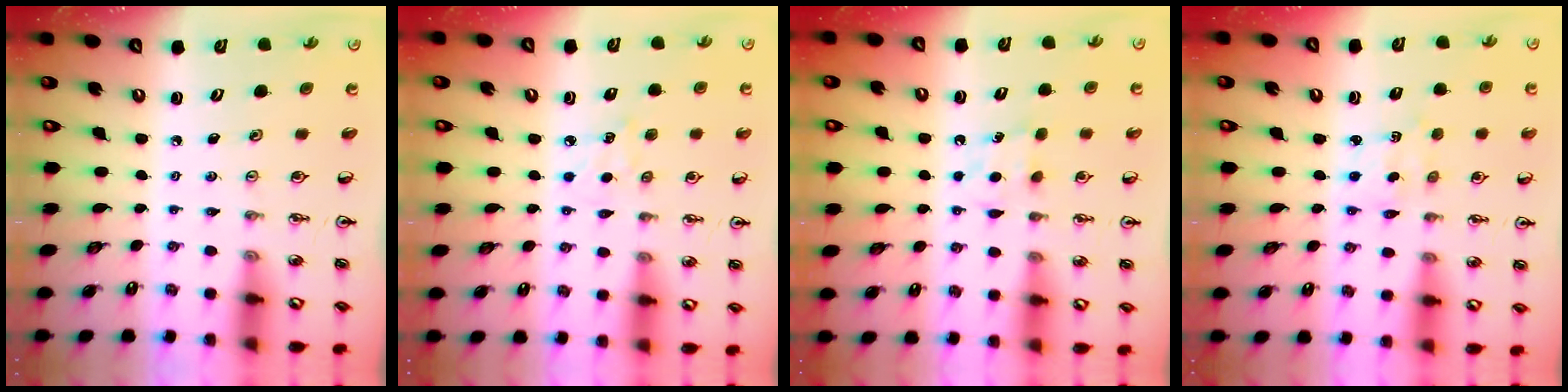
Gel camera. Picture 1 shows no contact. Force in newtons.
{"total": 5.8, "press": 5.8, "slide": 0.6}
{"total": 7.1, "press": 7.0, "slide": 0.8}
{"total": 1.8, "press": 1.8, "slide": 0.4}